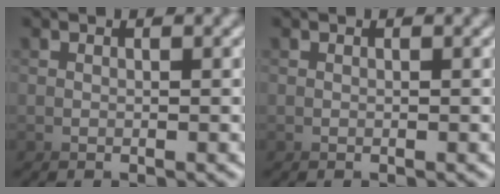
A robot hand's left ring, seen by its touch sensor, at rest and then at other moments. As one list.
[{"total": 0.0}]